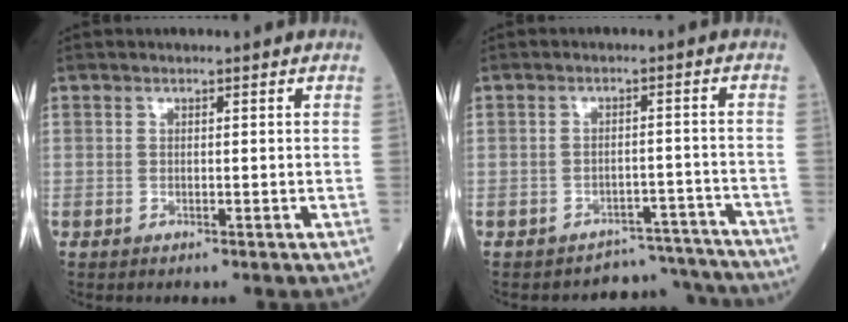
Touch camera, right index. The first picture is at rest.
{"total": 6.8, "force": [-6.4, 1.3, -1.9], "torque": [0.036, 0.038, -0.080]}